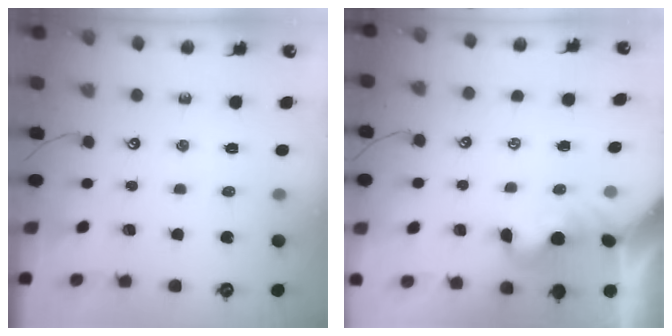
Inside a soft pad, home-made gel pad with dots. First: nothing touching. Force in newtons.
{"total": 0.7, "press": 0.1, "slide": 0.7}